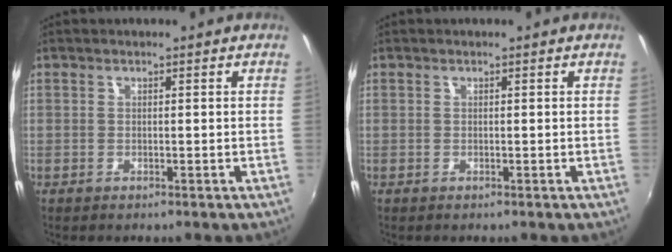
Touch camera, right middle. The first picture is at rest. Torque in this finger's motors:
{"motor_torque": [0.00, 0.00, 0.00, 0.00]}